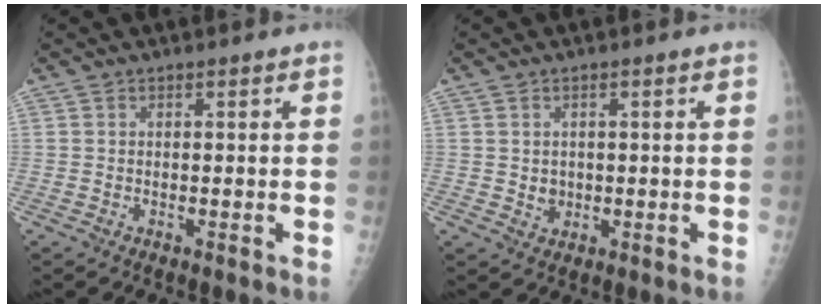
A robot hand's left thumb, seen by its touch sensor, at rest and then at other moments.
{"total": 2.3, "force": [0.1, 2.1, 1.1], "torque": [-0.008, 0.000, 0.008]}